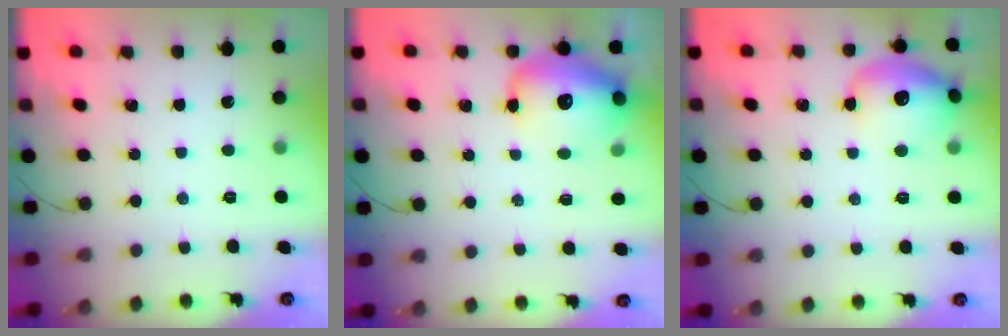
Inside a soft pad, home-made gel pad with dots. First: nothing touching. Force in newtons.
{"total": 16.0, "press": 15.7, "slide": 3.0}
{"total": 13.4, "press": 13.2, "slide": 2.3}